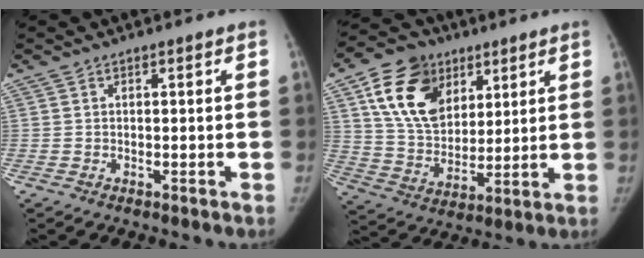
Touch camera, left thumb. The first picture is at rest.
{"total": 17.3, "force": [7.7, 12.0, 9.8], "torque": [-0.150, -0.022, 0.145]}